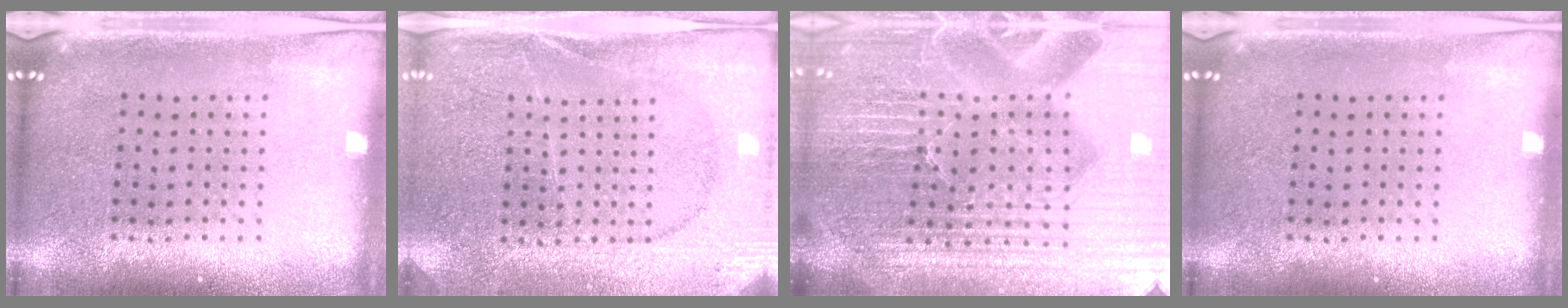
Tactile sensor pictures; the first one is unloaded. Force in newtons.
{"total": 2.9, "press": 2.9, "slide": 0.3}
{"total": 6.6, "press": 5.9, "slide": 3.1}
{"total": 0.0}